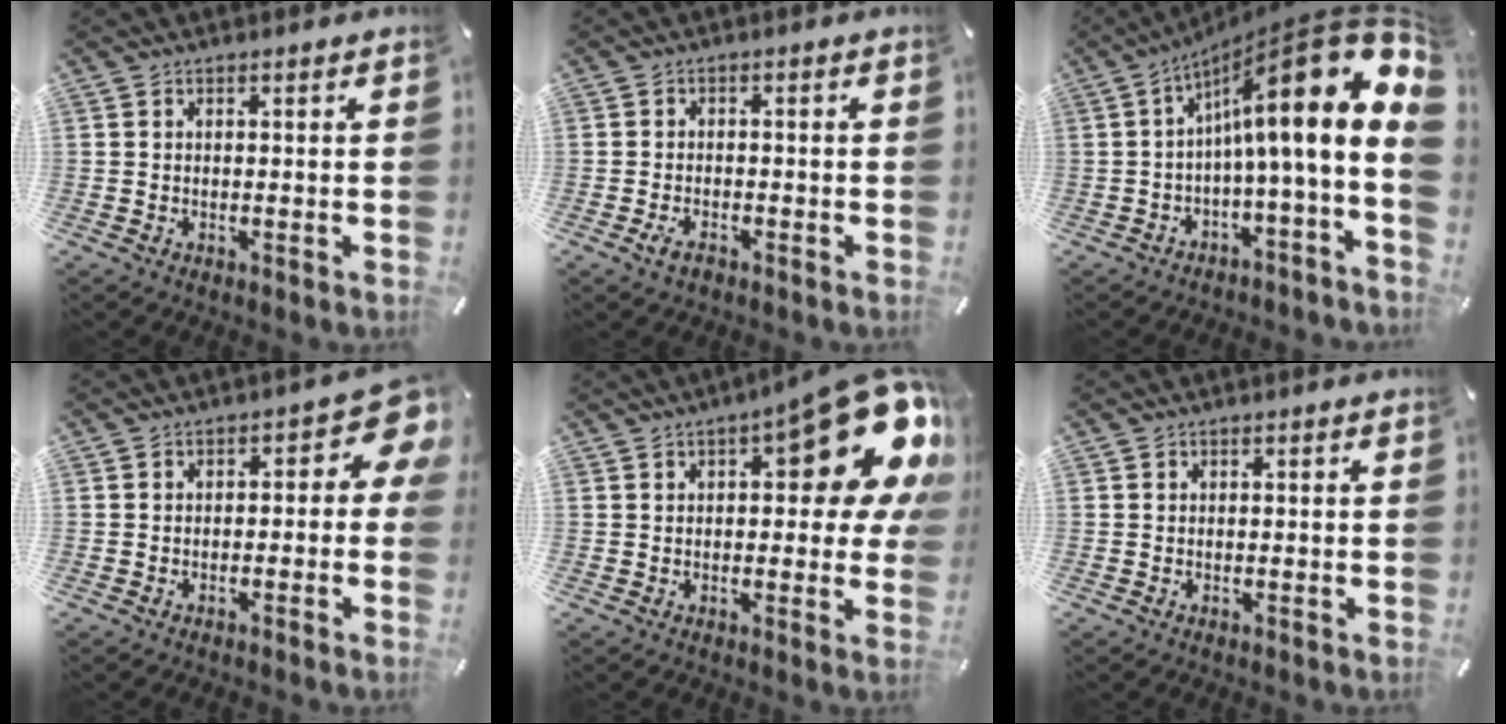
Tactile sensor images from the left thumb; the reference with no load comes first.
{"total": 2.9, "force": [-1.8, 1.6, 1.7], "torque": [-0.037, 0.005, -0.034]}
{"total": 20.4, "force": [5.2, 3.0, 19.5], "torque": [-0.301, -0.066, 0.074]}
{"total": 6.3, "force": [1.0, 3.3, 5.3], "torque": [-0.061, -0.014, 0.010]}
{"total": 21.2, "force": [7.8, 7.5, 18.2], "torque": [-0.228, -0.046, 0.120]}
{"total": 0.0}